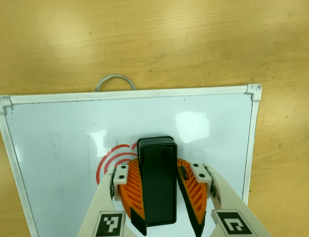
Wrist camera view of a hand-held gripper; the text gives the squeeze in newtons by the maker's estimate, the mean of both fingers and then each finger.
{"total": 15.6, "left": 16.6, "right": 14.6}